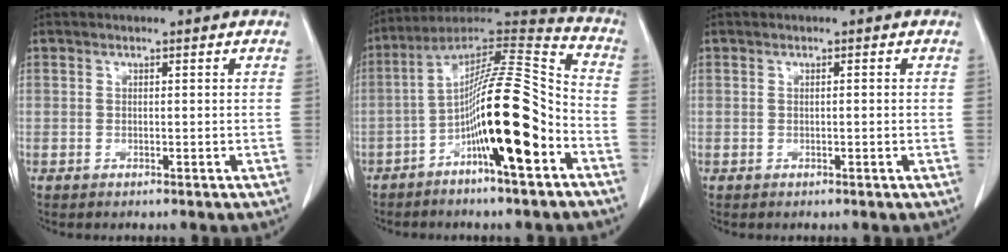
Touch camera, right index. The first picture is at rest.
{"total": 16.8, "force": [-6.0, 1.7, 15.6], "torque": [-0.275, 0.014, -0.102]}
{"total": 0.7, "force": [0.0, 0.1, 0.6], "torque": [-0.012, 0.002, 0.001]}